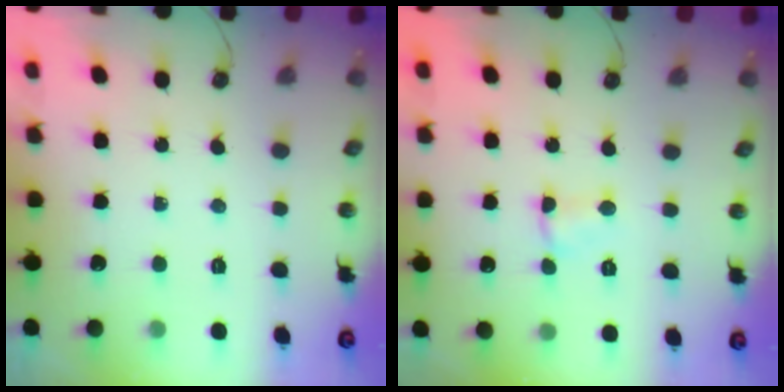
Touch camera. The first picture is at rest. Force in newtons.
{"total": 2.6, "press": 2.6, "slide": 0.4}